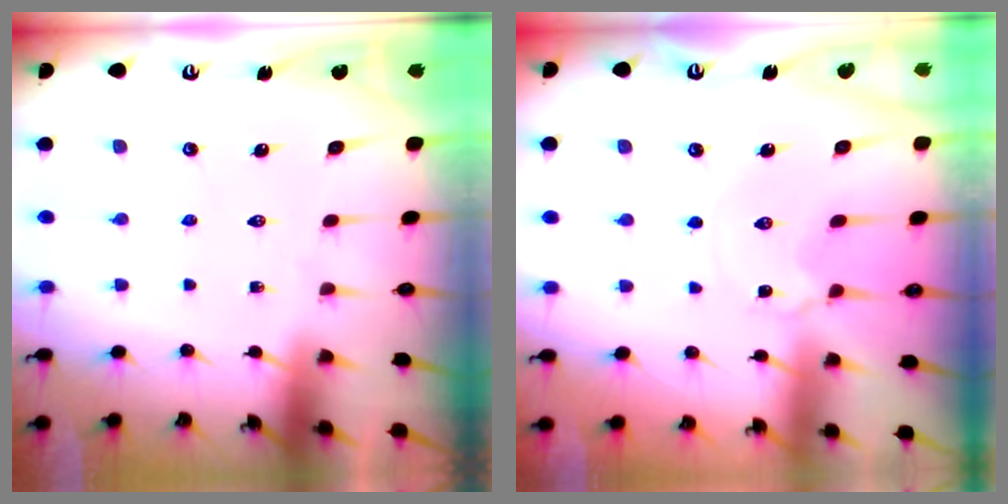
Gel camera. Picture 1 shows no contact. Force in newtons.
{"total": 1.7, "press": 1.7, "slide": 0.2}